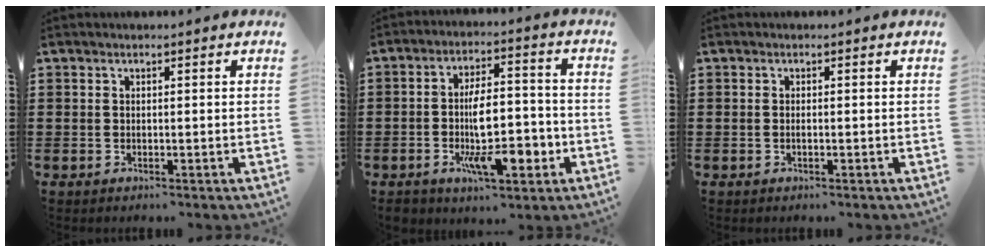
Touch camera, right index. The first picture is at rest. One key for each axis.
{"total": 10.4, "fx": -3.0, "fy": 4.7, "fz": 8.8, "tx": -0.149, "ty": -0.001, "tz": -0.051}
{"total": 0.6, "fx": -0.2, "fy": -0.1, "fz": 0.5, "tx": -0.010, "ty": -0.006, "tz": -0.003}